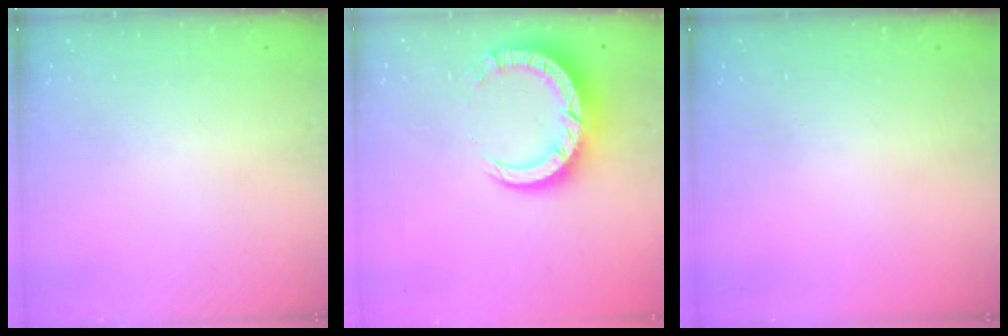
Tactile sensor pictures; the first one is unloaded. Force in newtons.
{"total": 9.6, "press": 9.5, "slide": 1.1}
{"total": 0.0}